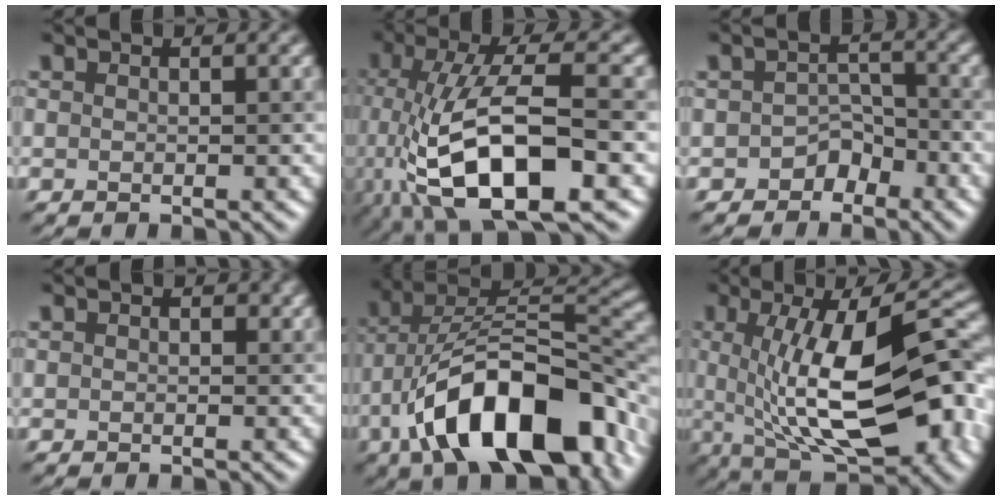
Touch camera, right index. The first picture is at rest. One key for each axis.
{"total": 12.9, "fx": -3.6, "fy": 4.6, "fz": 11.4, "tx": -0.214, "ty": 0.000, "tz": -0.066}
{"total": 2.1, "fx": -1.4, "fy": 1.5, "fz": 0.6, "tx": -0.001, "ty": 0.015, "tz": -0.023}
{"total": 0.7, "fx": 0.6, "fy": 0.4, "fz": 0.1, "tx": 0.004, "ty": 0.000, "tz": 0.007}
{"total": 14.3, "fx": -6.3, "fy": 6.8, "fz": 10.9, "tx": -0.166, "ty": 0.012, "tz": -0.109}
{"total": 13.1, "fx": -0.3, "fy": 4.5, "fz": 12.3, "tx": -0.174, "ty": 0.002, "tz": -0.007}